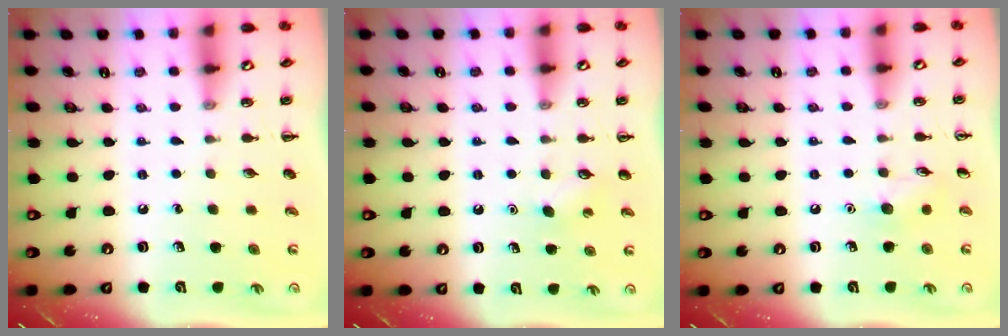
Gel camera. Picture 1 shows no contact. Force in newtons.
{"total": 2.9, "press": 2.8, "slide": 0.7}
{"total": 6.7, "press": 6.5, "slide": 1.4}